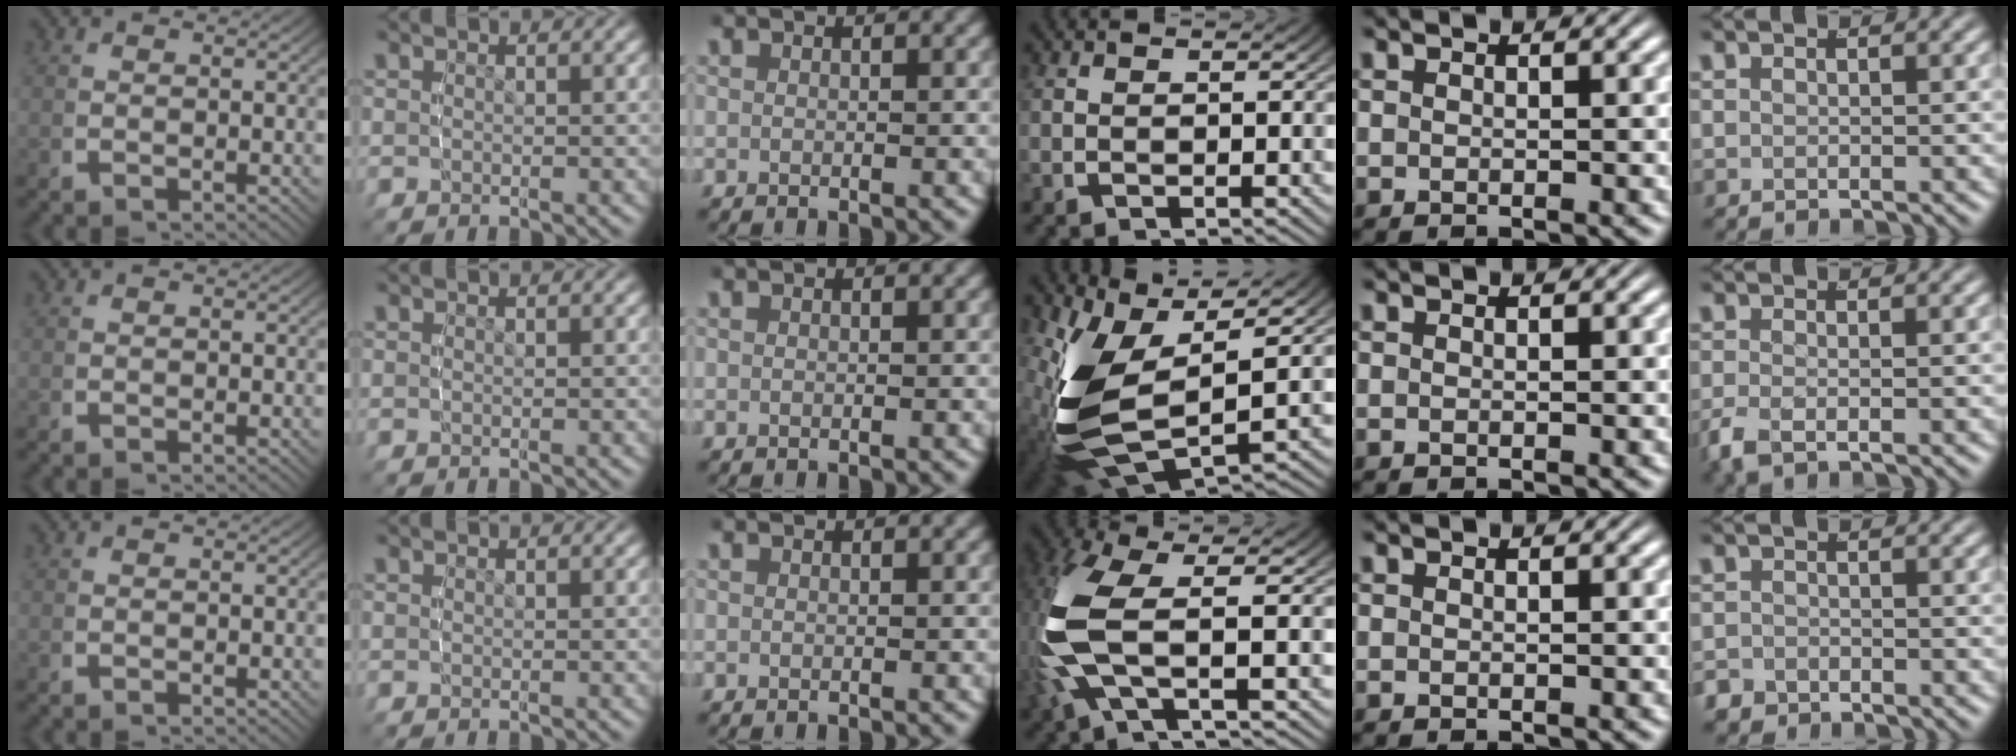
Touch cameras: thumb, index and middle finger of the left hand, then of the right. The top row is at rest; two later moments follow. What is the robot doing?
{"motion": "lift_and_place", "object": "glasses"}